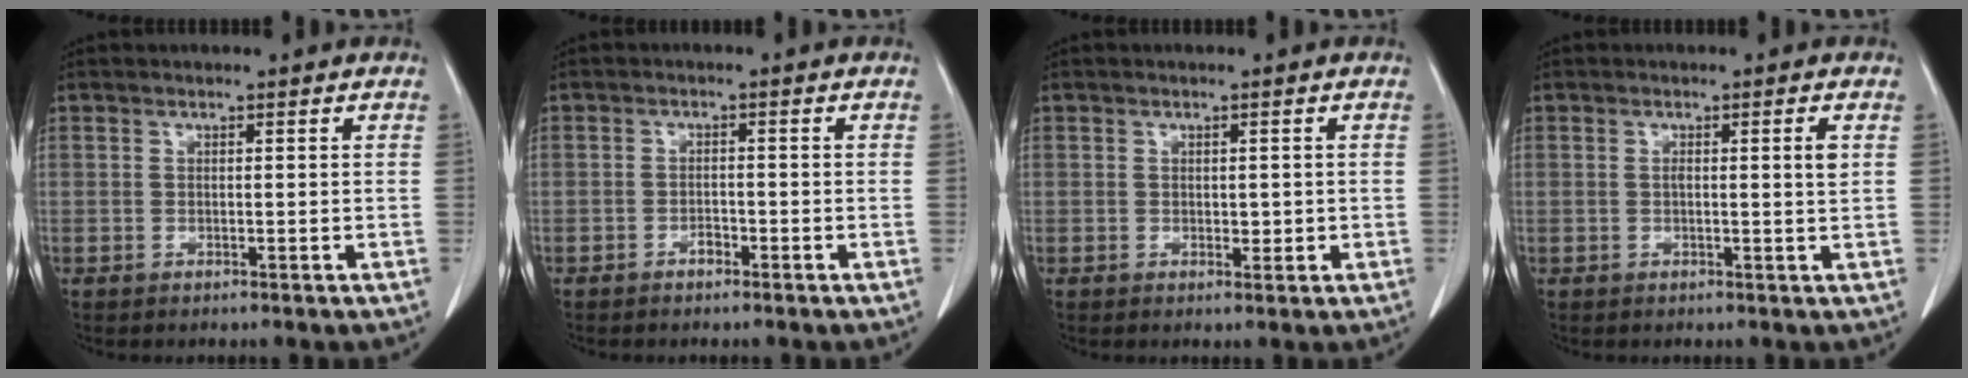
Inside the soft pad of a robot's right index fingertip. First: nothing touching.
{"total": 1.3, "force": [-1.0, 0.6, 0.6], "torque": [-0.008, 0.003, -0.015]}
{"total": 1.6, "force": [-0.1, 1.0, 1.3], "torque": [-0.016, -0.001, 0.002]}
{"total": 2.5, "force": [0.5, -0.2, 2.5], "torque": [-0.044, 0.002, 0.008]}